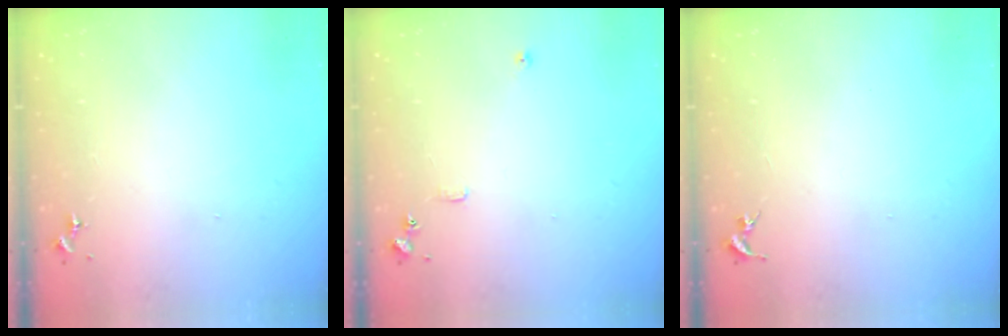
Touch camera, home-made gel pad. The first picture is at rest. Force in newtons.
{"total": 6.9, "press": 6.8, "slide": 0.7}
{"total": 0.0}